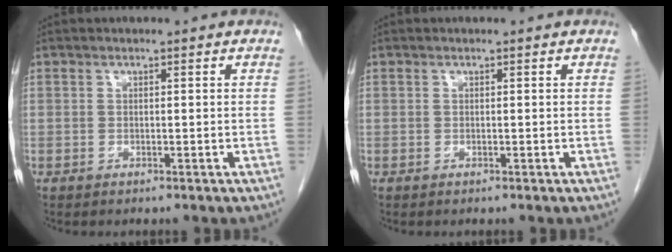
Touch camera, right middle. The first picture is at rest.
{"total": 0.0}